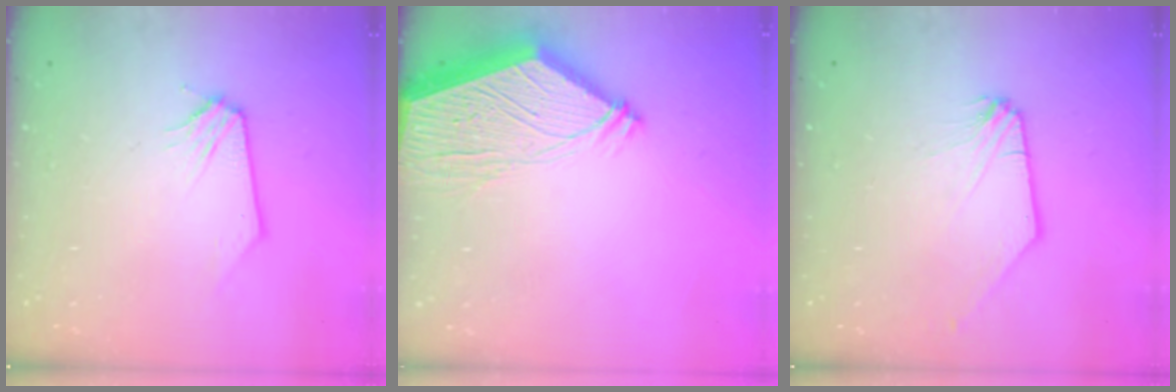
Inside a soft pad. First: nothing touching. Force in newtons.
{"total": 10.5, "press": 10.5, "slide": 1.4}
{"total": 0.6, "press": 0.5, "slide": 0.1}